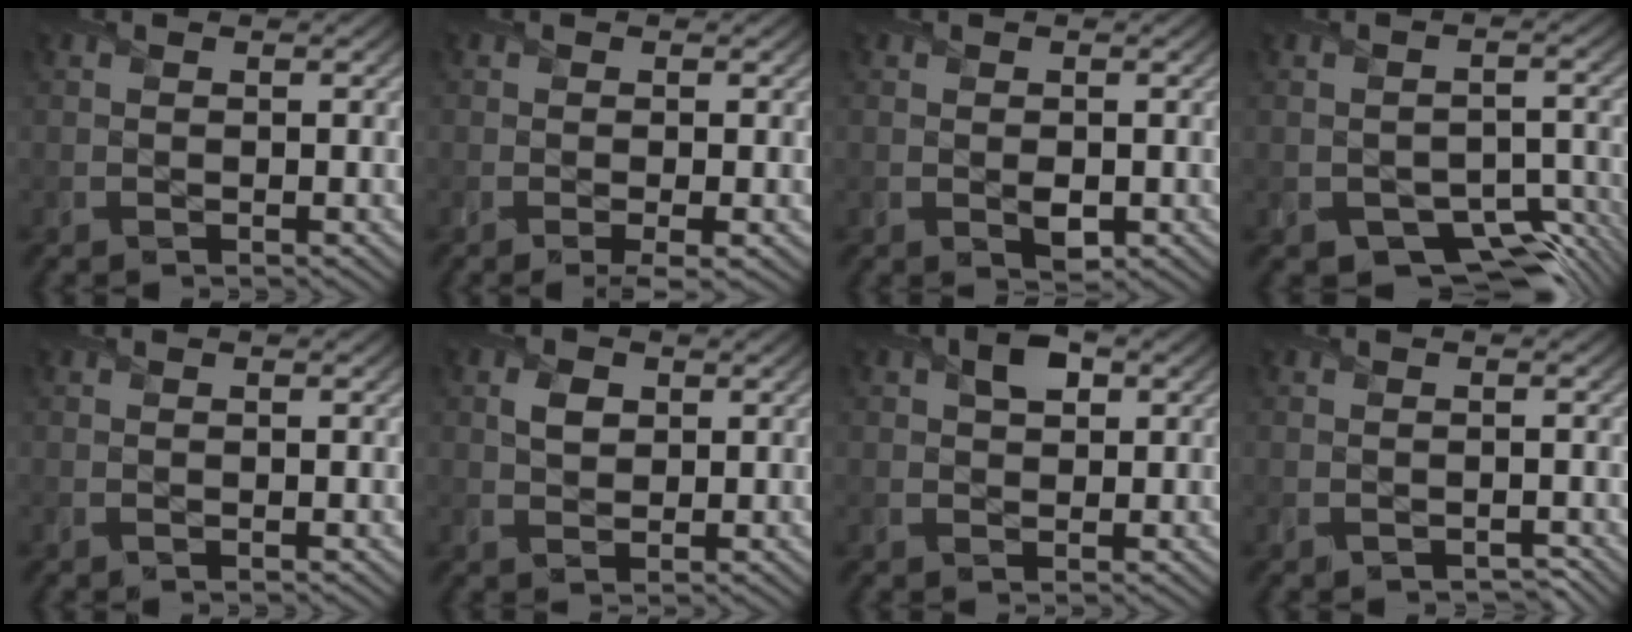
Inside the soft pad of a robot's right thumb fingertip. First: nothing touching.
{"total": 1.5, "force": [-0.4, 0.3, 1.4], "torque": [-0.029, -0.007, -0.013]}
{"total": 1.7, "force": [-0.2, 1.2, 1.1], "torque": [-0.021, -0.009, -0.001]}
{"total": 7.1, "force": [-4.3, 4.1, 3.9], "torque": [-0.051, -0.017, -0.066]}
{"total": 0.0}
{"total": 2.6, "force": [0.9, 2.0, 1.4], "torque": [-0.033, -0.002, 0.013]}
{"total": 3.3, "force": [1.4, 2.1, 2.2], "torque": [-0.040, 0.007, 0.020]}
{"total": 1.3, "force": [-1.0, 0.7, 0.4], "torque": [-0.007, -0.008, -0.018]}